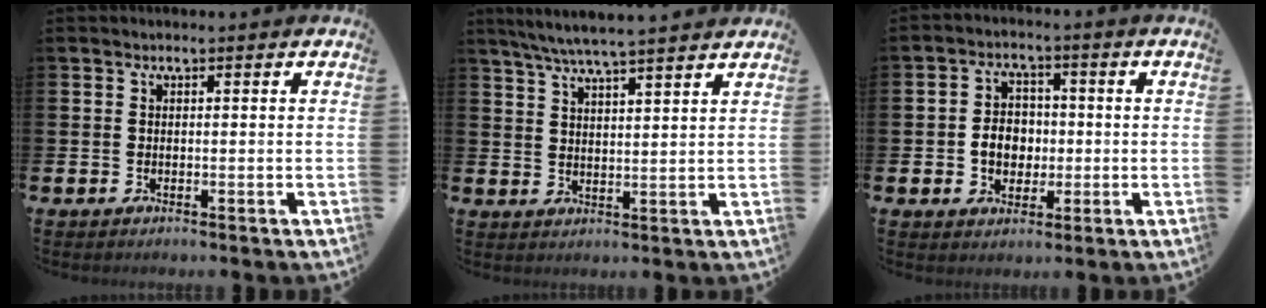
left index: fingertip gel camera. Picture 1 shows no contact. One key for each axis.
{"total": 6.0, "fx": 5.7, "fy": -0.2, "fz": 2.0, "tx": -0.046, "ty": -0.028, "tz": 0.099}
{"total": 4.7, "fx": -0.5, "fy": 3.9, "fz": 2.5, "tx": -0.034, "ty": 0.003, "tz": -0.019}